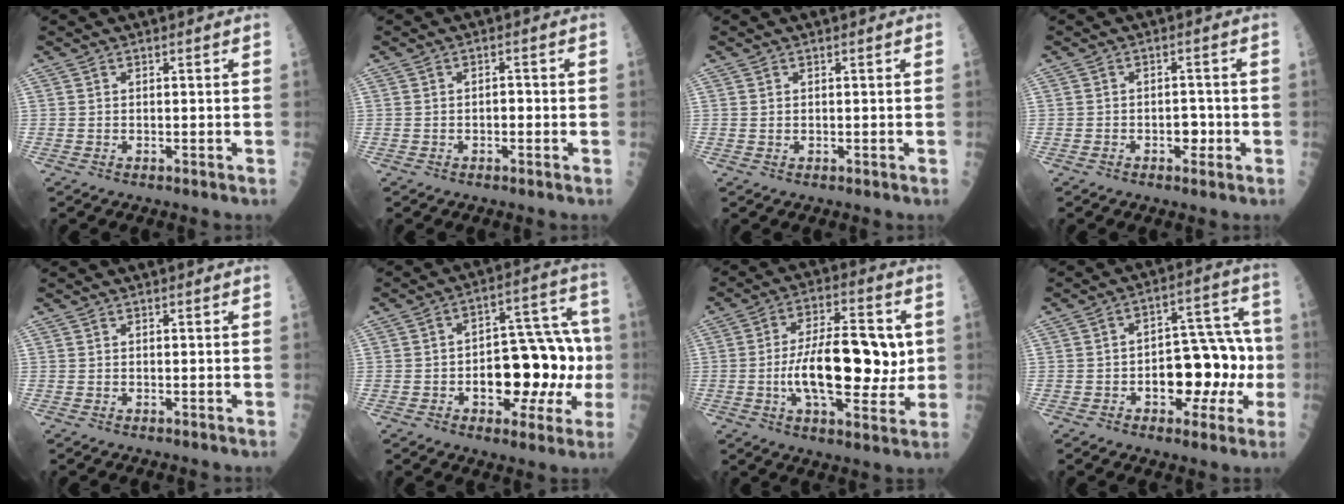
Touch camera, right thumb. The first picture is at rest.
{"total": 1.5, "force": [-0.3, 0.8, 1.2], "torque": [-0.011, 0.004, -0.006]}
{"total": 0.5, "force": [0.2, 0.4, 0.3], "torque": [-0.002, 0.000, 0.005]}
{"total": 2.8, "force": [-0.9, 1.8, 2.0], "torque": [-0.011, 0.010, -0.013]}
{"total": 0.0}
{"total": 18.8, "force": [-3.0, 9.9, 15.7], "torque": [-0.181, 0.049, -0.031]}
{"total": 18.5, "force": [-0.5, 8.0, 16.7], "torque": [-0.248, 0.008, -0.009]}
{"total": 15.2, "force": [-3.0, 8.7, 12.1], "torque": [-0.124, 0.050, -0.036]}